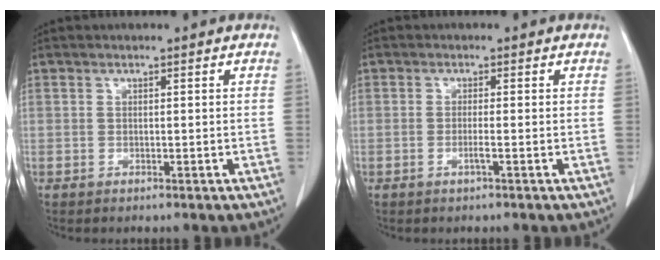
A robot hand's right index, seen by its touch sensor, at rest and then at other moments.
{"total": 1.3, "force": [-0.6, -0.2, 1.1], "torque": [-0.024, -0.002, -0.013]}